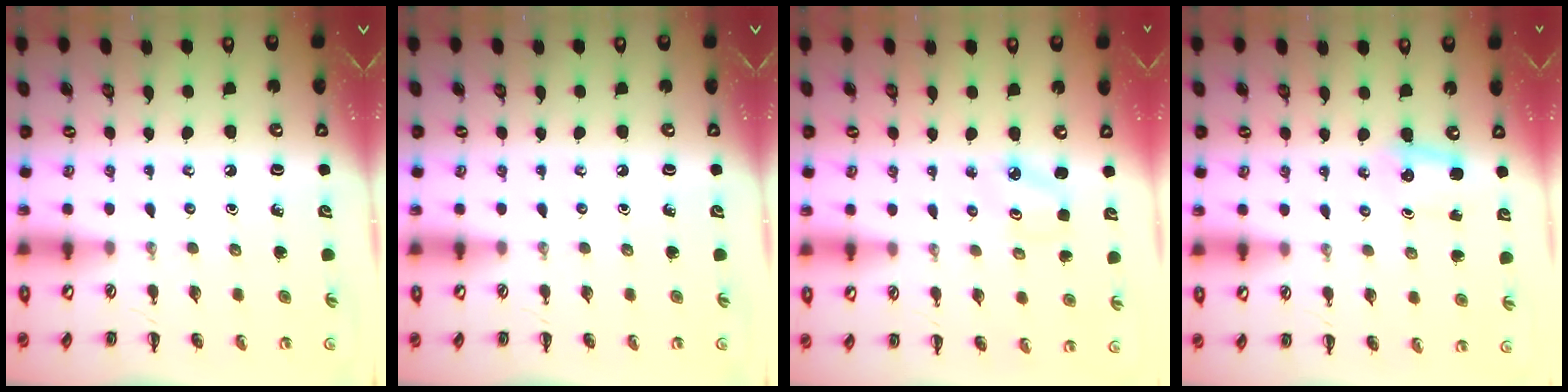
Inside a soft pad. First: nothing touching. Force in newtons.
{"total": 0.0}
{"total": 2.5, "press": 2.4, "slide": 0.5}
{"total": 3.5, "press": 3.3, "slide": 0.9}